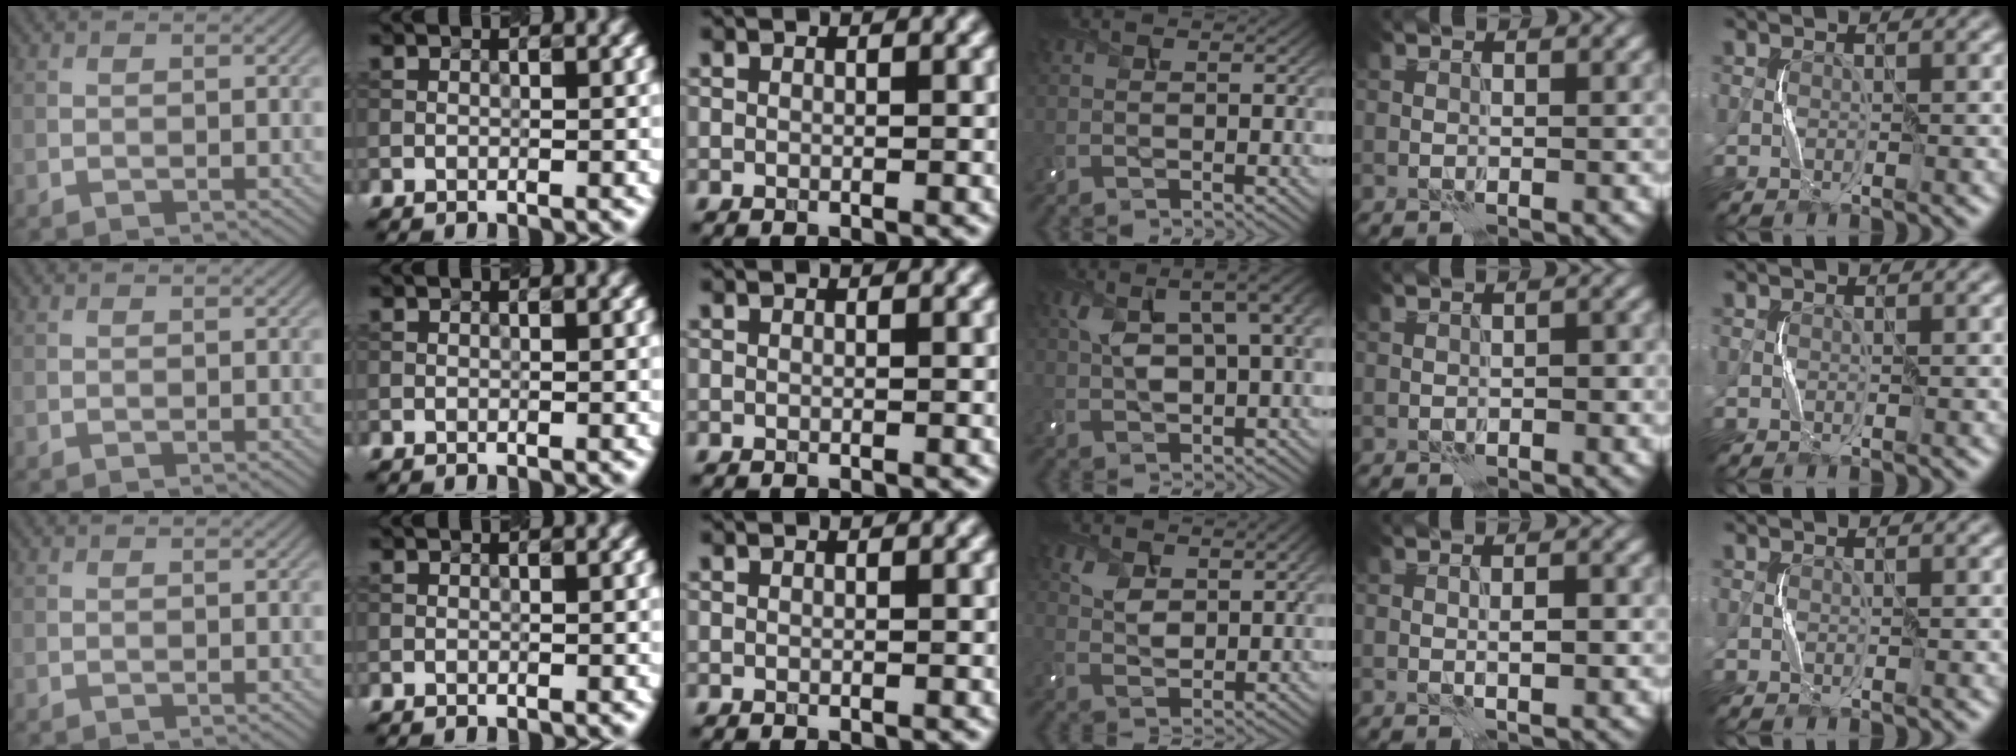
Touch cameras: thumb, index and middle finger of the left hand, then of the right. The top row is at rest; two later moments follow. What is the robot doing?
{"motion": "squeeze", "object": "air blower"}